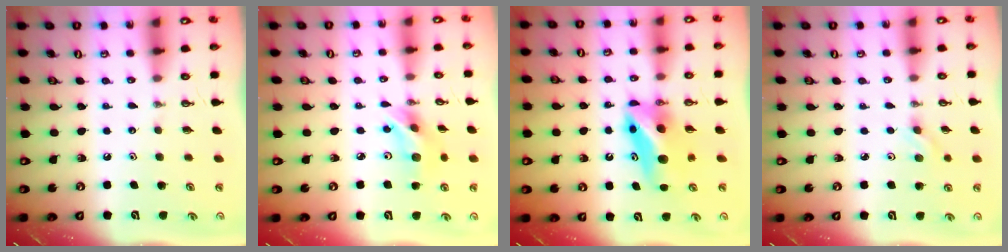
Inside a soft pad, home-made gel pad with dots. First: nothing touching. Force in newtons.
{"total": 11.4, "press": 10.9, "slide": 3.3}
{"total": 10.3, "press": 6.9, "slide": 7.7}
{"total": 3.0, "press": 2.6, "slide": 1.5}